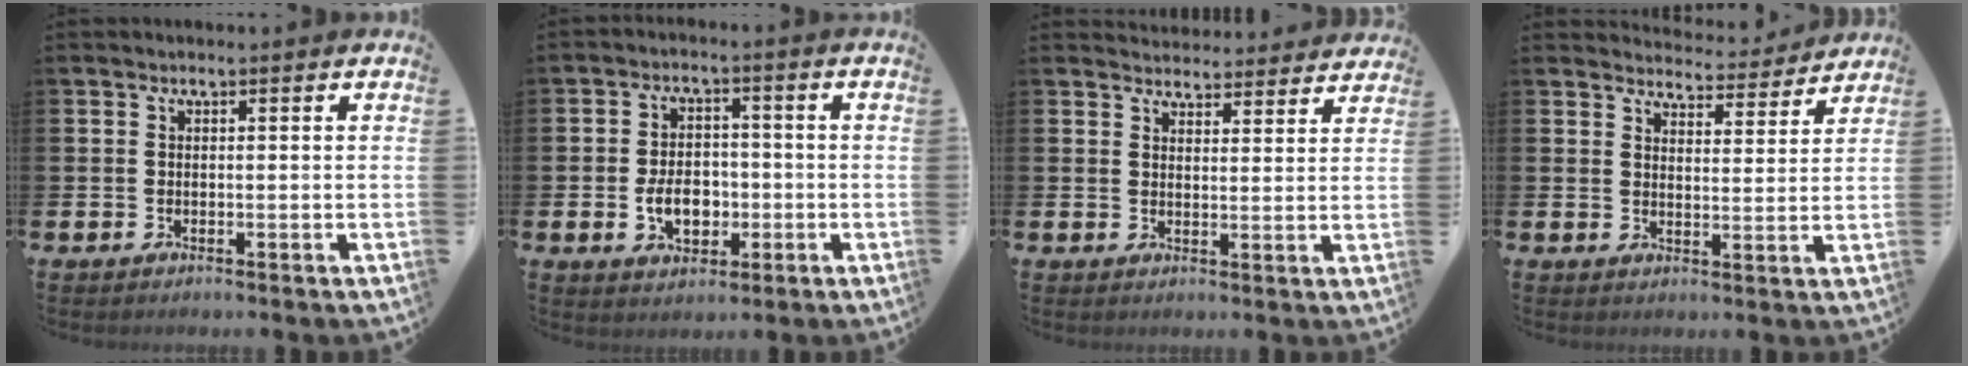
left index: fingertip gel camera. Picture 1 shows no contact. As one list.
[{"total": 5.3, "force": [-1.3, 3.7, 3.5], "torque": [-0.048, 0.002, -0.028]}, {"total": 4.0, "force": [3.9, 0.8, -0.2], "torque": [0.004, -0.027, 0.069]}, {"total": 4.4, "force": [4.3, 0.6, 0.2], "torque": [-0.006, -0.036, 0.073]}]